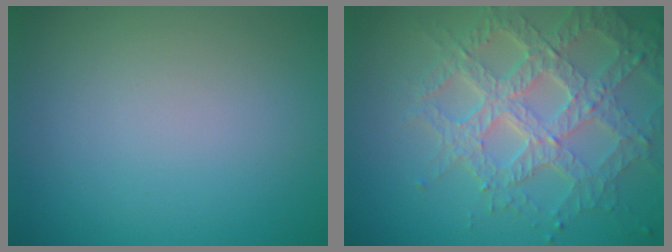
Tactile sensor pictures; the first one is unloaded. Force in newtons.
{"total": 7.2, "press": 5.3, "slide": 4.9}